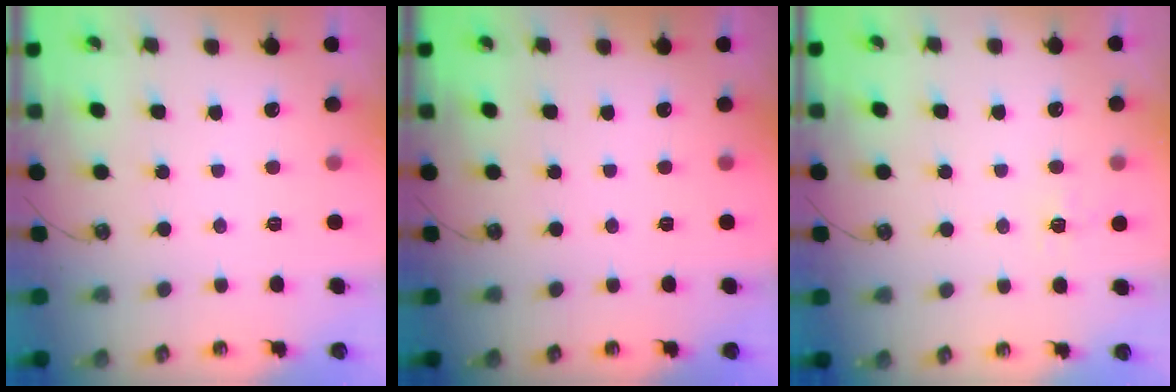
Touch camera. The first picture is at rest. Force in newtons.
{"total": 0.0}
{"total": 6.2, "press": 6.1, "slide": 0.8}